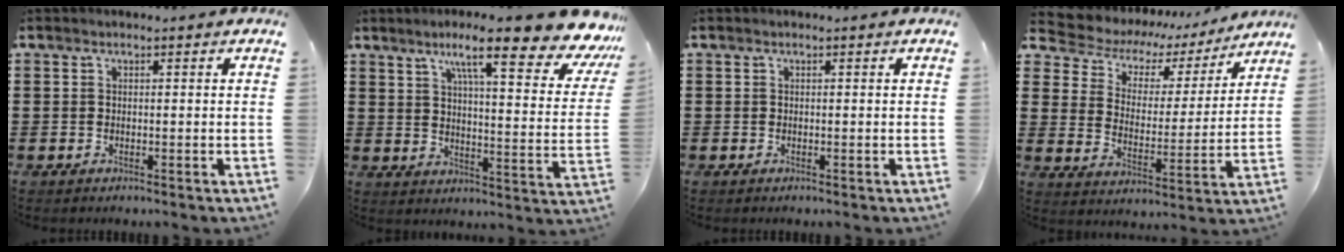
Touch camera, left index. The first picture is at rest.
{"total": 13.2, "force": [9.3, 1.2, 9.3], "torque": [-0.164, -0.044, 0.143]}
{"total": 0.0}
{"total": 5.3, "force": [3.9, 3.3, 1.5], "torque": [-0.056, -0.023, 0.062]}